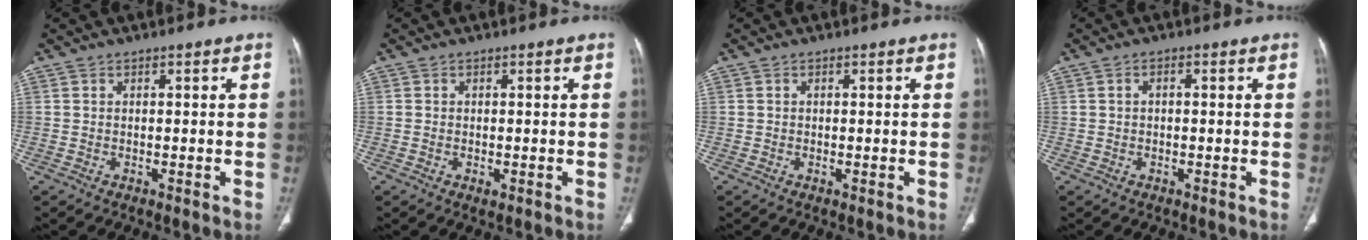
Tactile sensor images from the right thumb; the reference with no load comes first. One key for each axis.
{"total": 0.9, "fx": -0.3, "fy": 0.6, "fz": 0.7, "tx": -0.014, "ty": -0.002, "tz": -0.002}
{"total": 0.9, "fx": -0.2, "fy": 0.6, "fz": 0.7, "tx": -0.016, "ty": 0.002, "tz": 0.001}
{"total": 1.0, "fx": 0.0, "fy": 0.6, "fz": 0.8, "tx": -0.012, "ty": 0.005, "tz": -0.002}